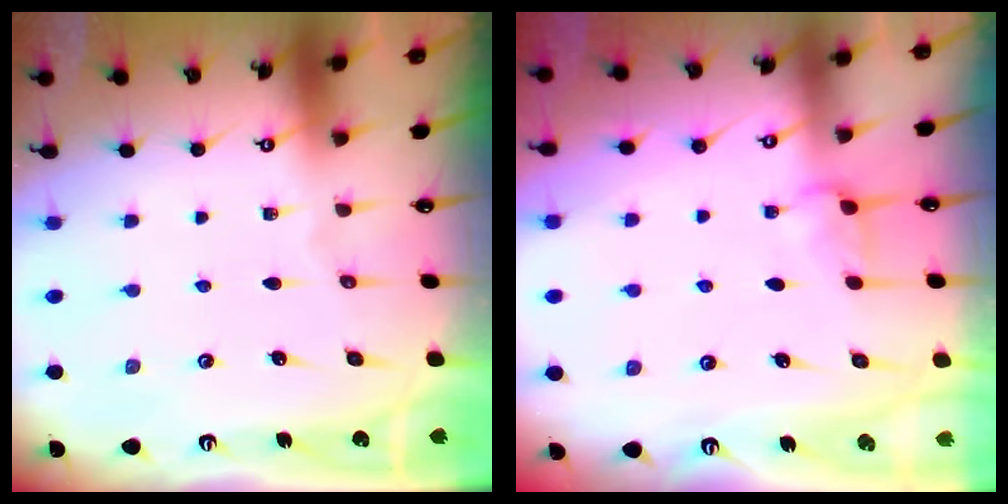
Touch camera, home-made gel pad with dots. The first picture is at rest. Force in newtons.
{"total": 2.7, "press": 2.6, "slide": 0.6}